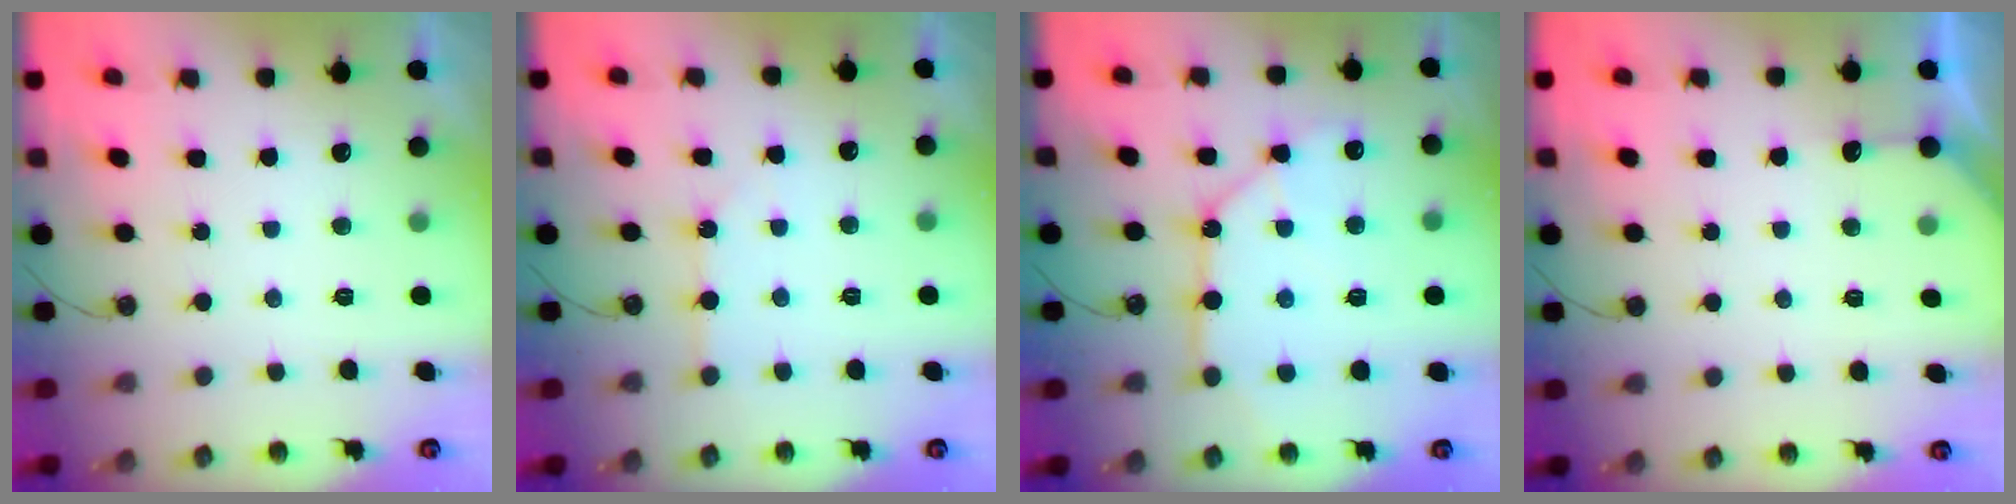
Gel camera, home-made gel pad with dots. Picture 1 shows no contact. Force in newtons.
{"total": 2.5, "press": 2.5, "slide": 0.4}
{"total": 10.2, "press": 10.1, "slide": 1.4}
{"total": 4.0, "press": 4.0, "slide": 0.4}